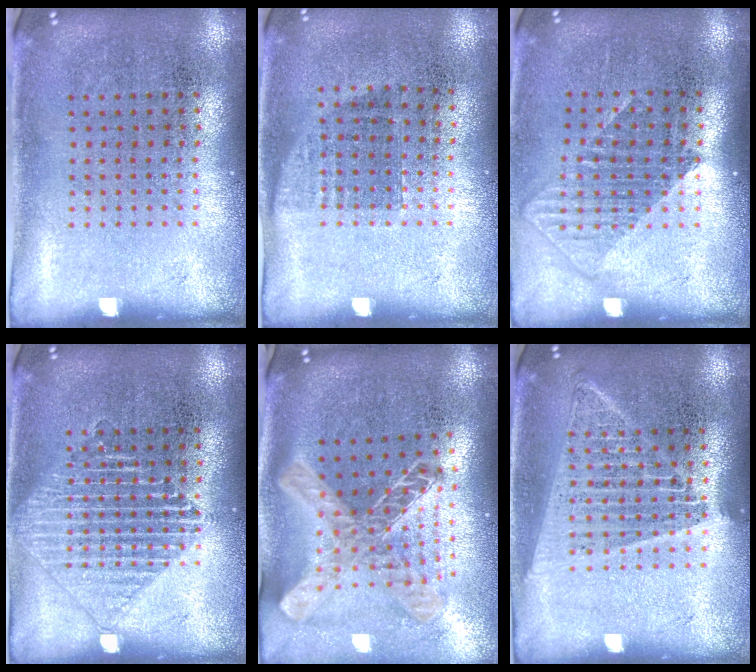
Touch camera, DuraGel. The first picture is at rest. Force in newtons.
{"total": 0.7, "press": 0.6, "slide": 0.3}
{"total": 1.2, "press": 1.0, "slide": 0.7}
{"total": 2.3, "press": 2.3, "slide": 0.3}
{"total": 1.9, "press": 1.6, "slide": 1.1}
{"total": 1.5, "press": 1.4, "slide": 0.7}